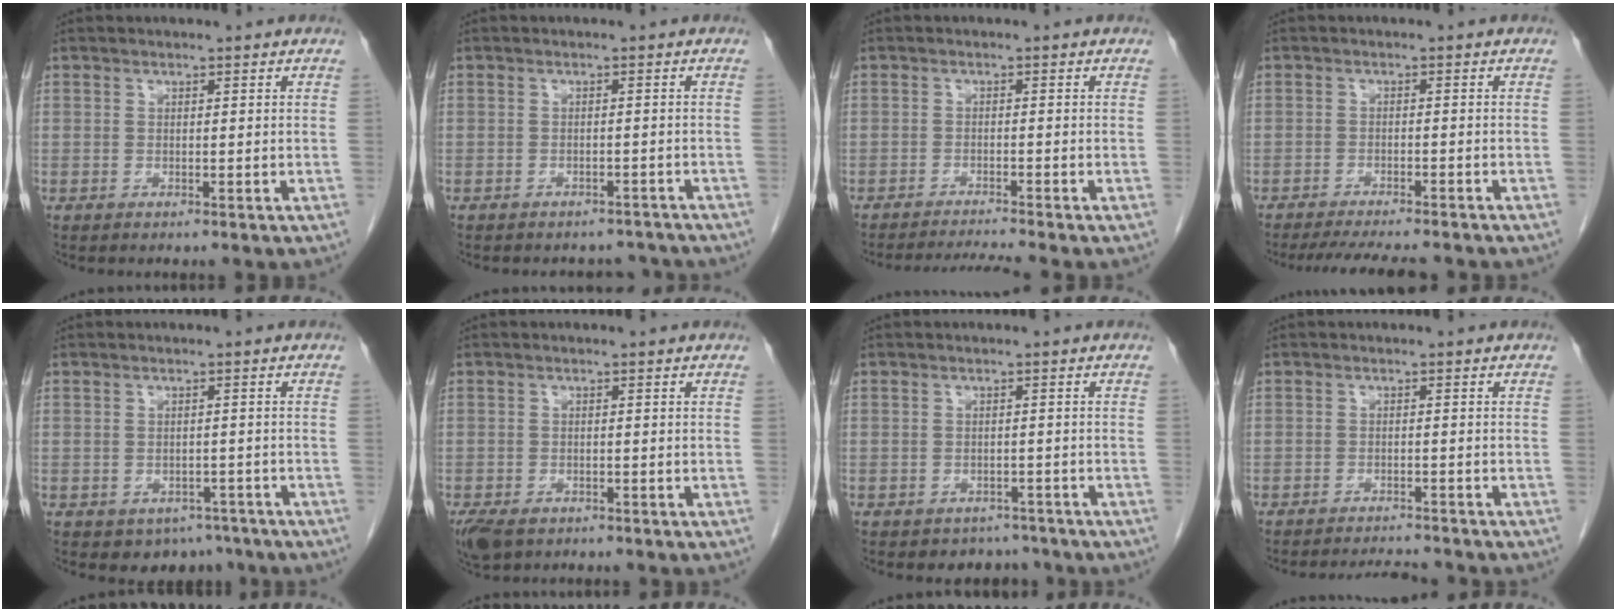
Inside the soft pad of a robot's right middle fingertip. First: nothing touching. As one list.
[{"total": 6.3, "force": [-5.7, 2.5, 0.7], "torque": [-0.006, 0.009, -0.061]}, {"total": 4.6, "force": [-4.1, -1.9, 0.9], "torque": [-0.016, -0.012, -0.069]}, {"total": 10.2, "force": [-9.1, 1.4, 4.4], "torque": [-0.062, -0.012, -0.125]}, {"total": 4.2, "force": [-2.9, 2.9, 1.1], "torque": [-0.002, 0.007, -0.034]}, {"total": 5.3, "force": [-3.4, 3.2, 2.4], "torque": [-0.048, -0.008, -0.053]}, {"total": 3.3, "force": [-2.8, 1.8, -0.3], "torque": [0.006, 0.010, -0.037]}, {"total": 4.7, "force": [-4.7, 0.2, 0.8], "torque": [-0.011, -0.009, -0.070]}]